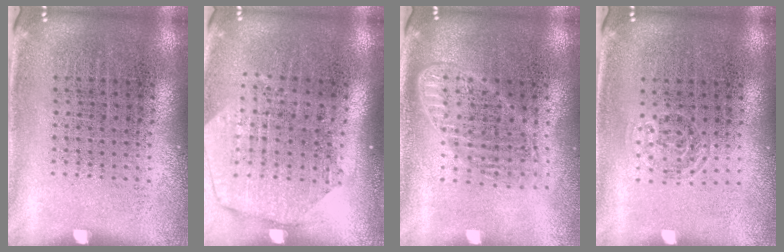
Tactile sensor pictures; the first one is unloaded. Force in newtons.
{"total": 1.8, "press": 1.6, "slide": 1.0}
{"total": 1.7, "press": 1.4, "slide": 0.9}
{"total": 0.7, "press": 0.6, "slide": 0.5}